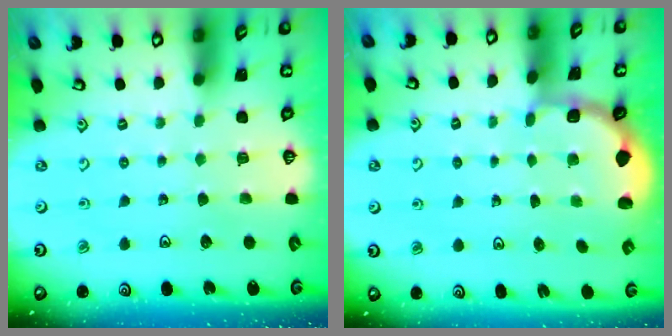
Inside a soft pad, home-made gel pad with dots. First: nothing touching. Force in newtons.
{"total": 2.0, "press": 1.8, "slide": 0.7}